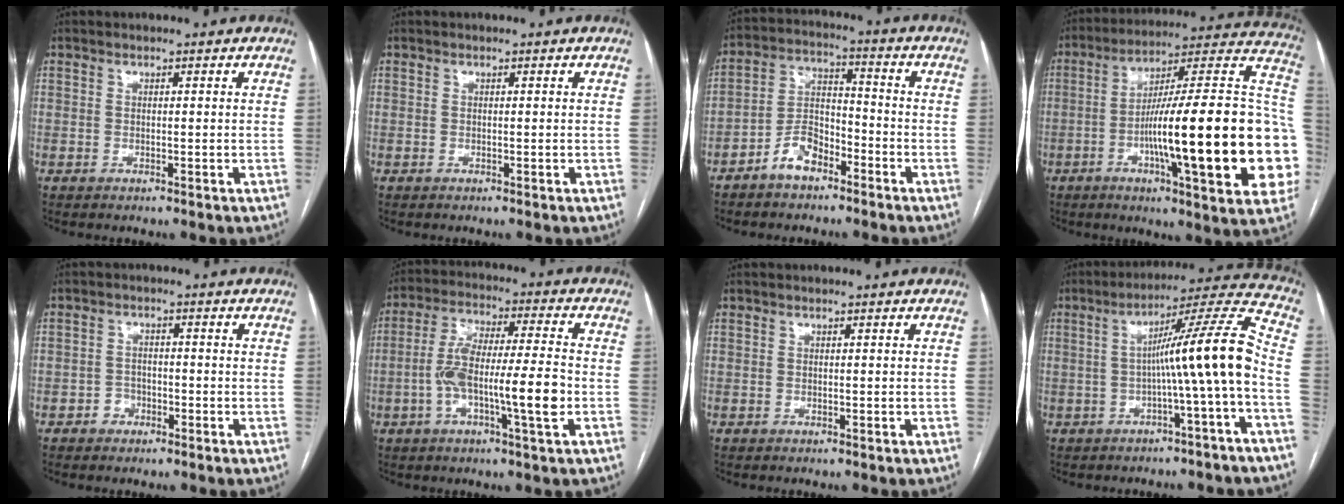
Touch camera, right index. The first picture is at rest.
{"total": 0.0}
{"total": 7.2, "force": [-4.7, 3.6, 4.1], "torque": [-0.086, 0.020, -0.091]}
{"total": 30.6, "force": [-5.0, 3.3, 30.0], "torque": [-0.350, 0.012, -0.084]}
{"total": 2.4, "force": [-1.3, 2.0, 0.5], "torque": [-0.003, 0.009, -0.027]}
{"total": 12.3, "force": [-2.9, 1.4, 11.9], "torque": [-0.221, 0.012, -0.055]}
{"total": 0.0}
{"total": 12.3, "force": [-2.2, -1.4, 12.0], "torque": [-0.172, 0.028, -0.039]}